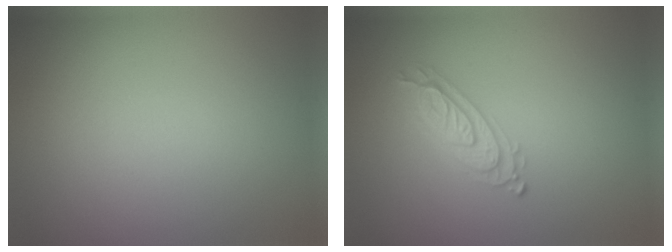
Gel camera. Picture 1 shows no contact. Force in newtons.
{"total": 2.1, "press": 2.1, "slide": 0.4}